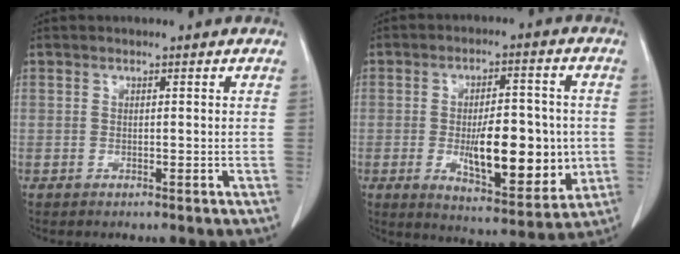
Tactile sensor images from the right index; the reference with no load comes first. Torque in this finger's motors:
{"motor_torque": [0.29, 0.09, 0.28, 0.10]}